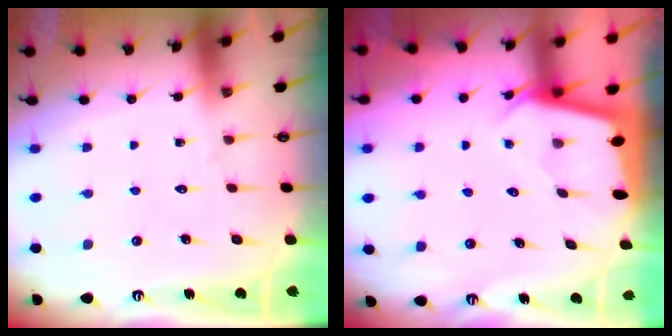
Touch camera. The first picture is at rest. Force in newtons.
{"total": 2.1, "press": 2.1, "slide": 0.2}